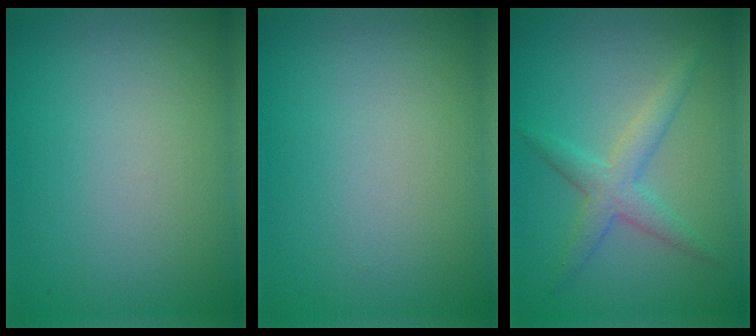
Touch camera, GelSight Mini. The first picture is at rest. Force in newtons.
{"total": 0.0}
{"total": 3.0, "press": 3.0, "slide": 0.1}